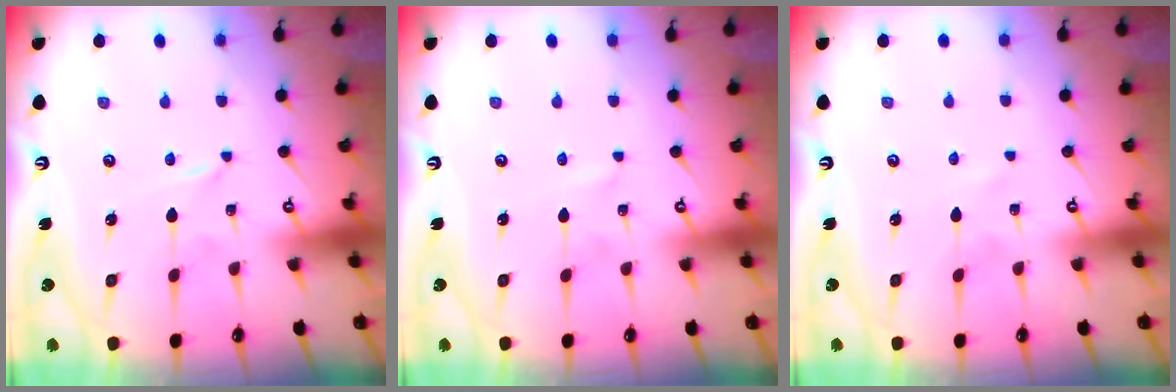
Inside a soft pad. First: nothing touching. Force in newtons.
{"total": 0.0}
{"total": 0.5, "press": 0.5, "slide": 0.1}